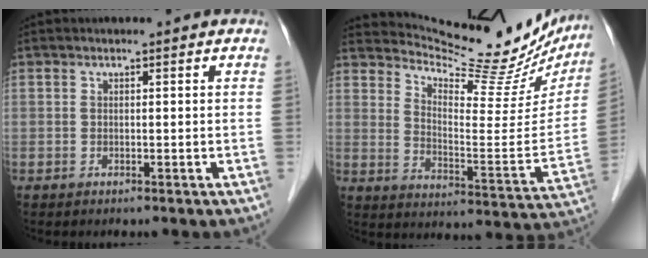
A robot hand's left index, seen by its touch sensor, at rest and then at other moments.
{"total": 21.4, "force": [19.9, 4.3, 6.4], "torque": [-0.090, -0.060, 0.259]}